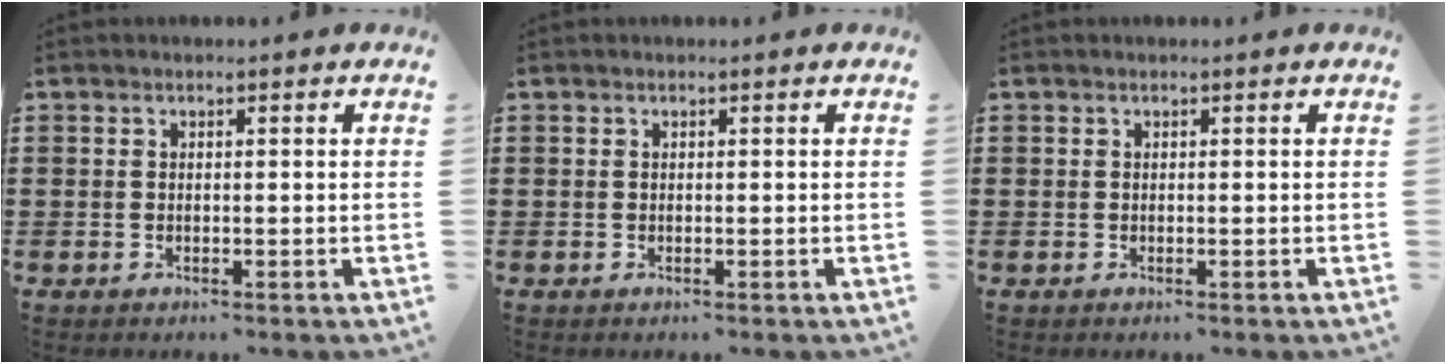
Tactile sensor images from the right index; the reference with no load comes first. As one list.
[{"total": 0.0}, {"total": 0.0}]